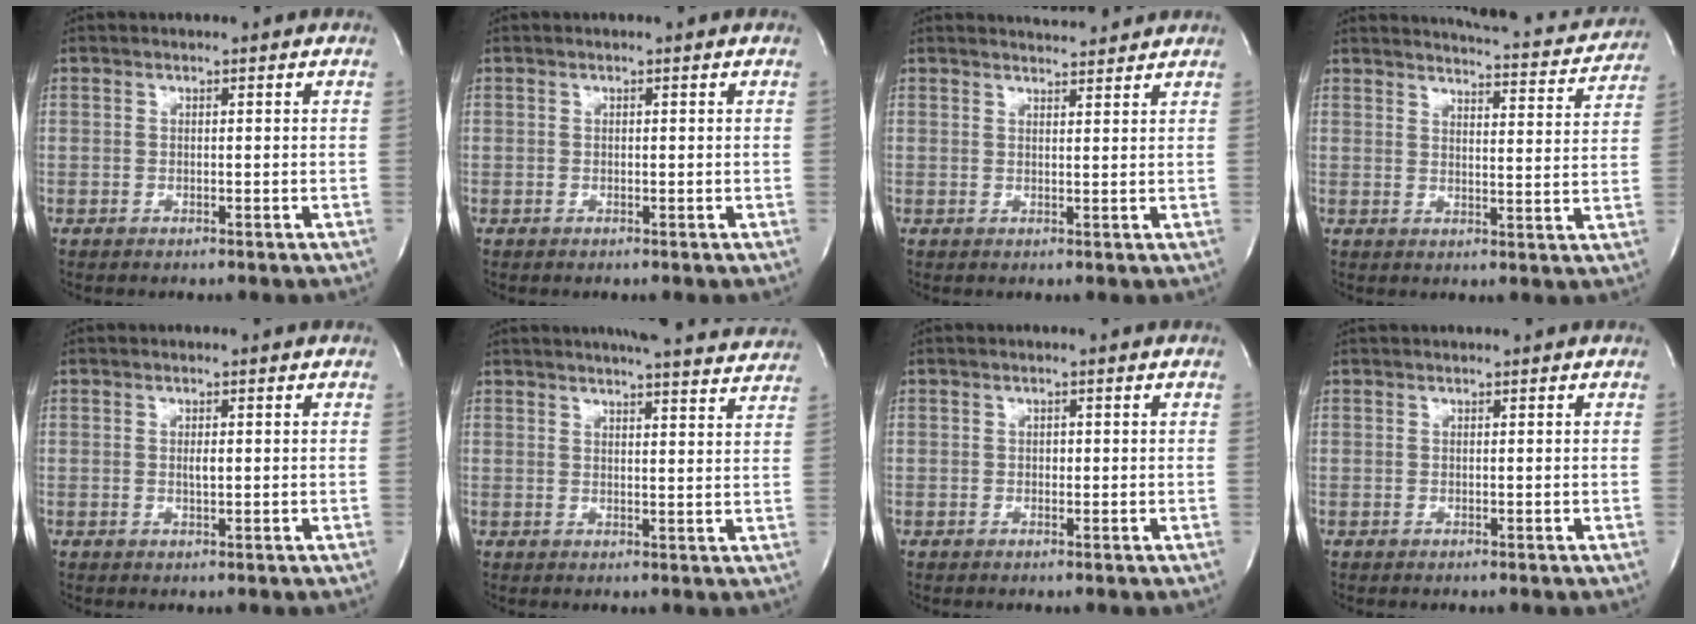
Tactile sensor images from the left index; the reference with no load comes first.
{"total": 0.0}
{"total": 4.0, "force": [3.9, 0.2, 0.5], "torque": [-0.018, 0.008, 0.053]}
{"total": 14.2, "force": [13.7, 1.7, 3.2], "torque": [-0.035, -0.041, 0.148]}
{"total": 1.3, "force": [0.0, 0.3, 1.2], "torque": [-0.023, -0.002, 0.000]}
{"total": 17.2, "force": [15.9, 1.8, 6.1], "torque": [-0.084, -0.007, 0.187]}
{"total": 0.7, "force": [-0.2, 0.5, 0.5], "torque": [-0.005, 0.000, -0.004]}
{"total": 1.2, "force": [1.1, 0.0, 0.4], "torque": [-0.005, 0.021, 0.020]}